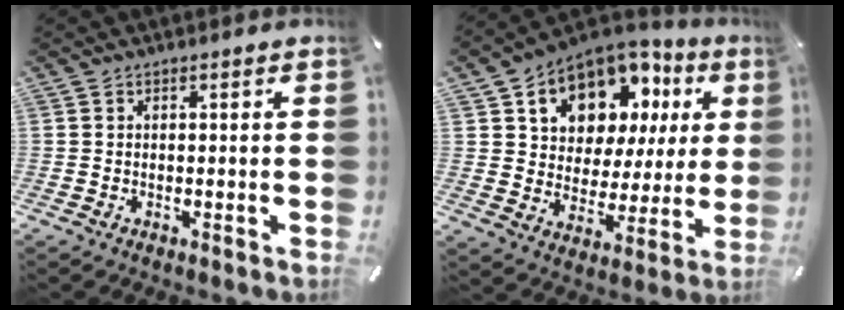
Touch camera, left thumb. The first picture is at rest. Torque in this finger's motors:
{"motor_torque": [2.53, 2.48, 2.19, -0.58, 0.22]}